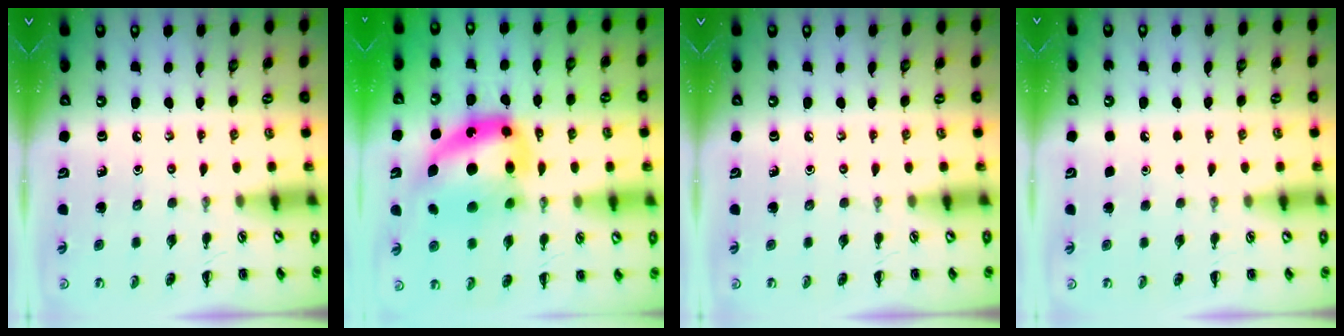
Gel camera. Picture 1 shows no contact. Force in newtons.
{"total": 16.0, "press": 15.5, "slide": 3.9}
{"total": 0.0}
{"total": 1.8, "press": 1.8, "slide": 0.1}